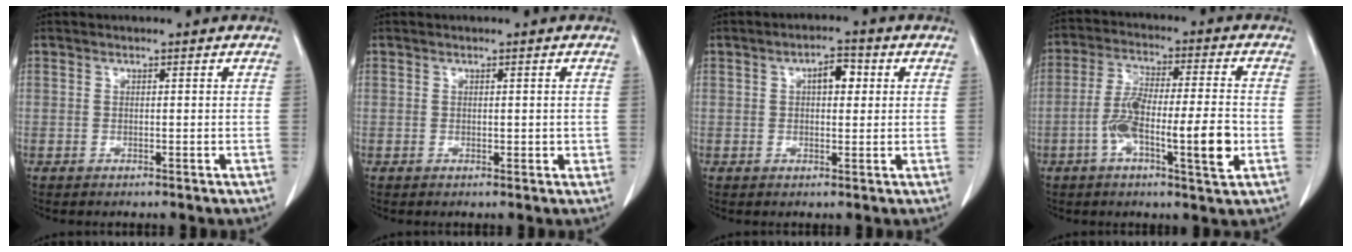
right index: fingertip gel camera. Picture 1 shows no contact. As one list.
[{"total": 1.3, "force": [0.1, 0.7, 1.1], "torque": [-0.014, -0.002, 0.004]}, {"total": 4.0, "force": [1.0, 1.8, 3.4], "torque": [-0.053, 0.012, 0.014]}, {"total": 12.0, "force": [-3.3, 1.7, 11.4], "torque": [-0.203, 0.005, -0.057]}]